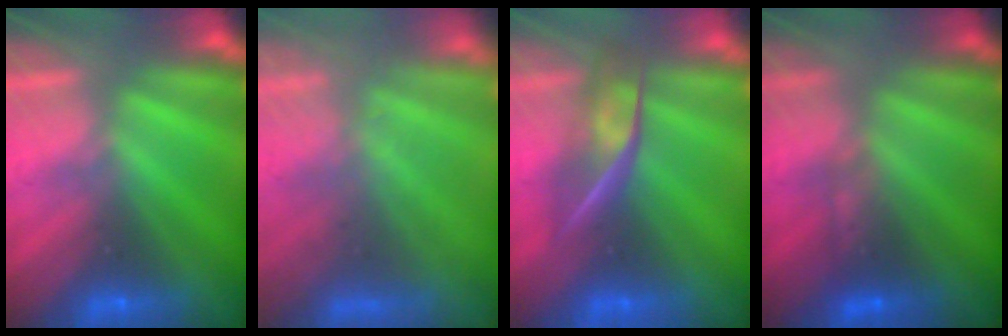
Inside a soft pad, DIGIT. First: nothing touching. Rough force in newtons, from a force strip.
{"total": 7.5}
{"total": 2.4}
{"total": 2.3}